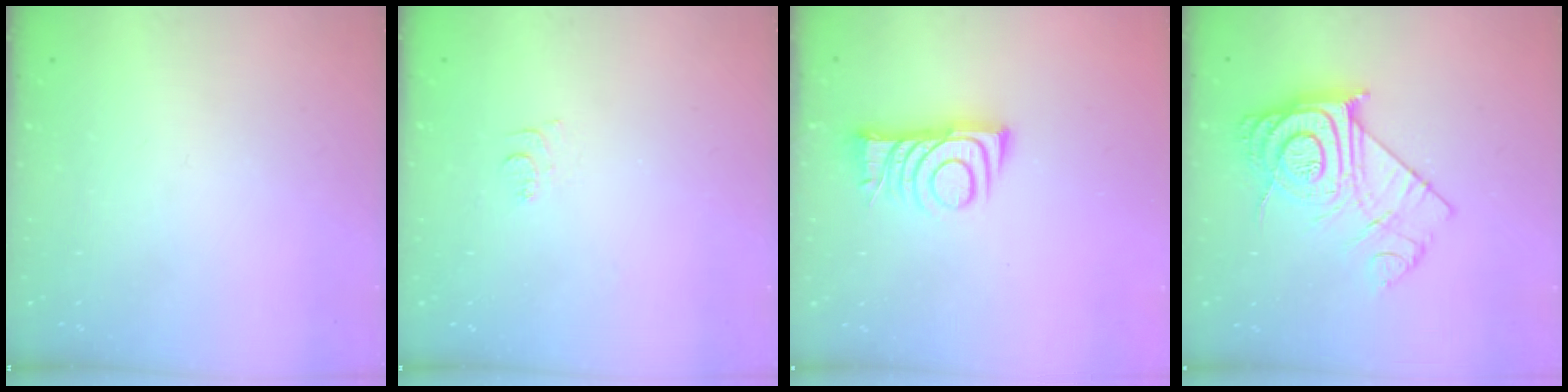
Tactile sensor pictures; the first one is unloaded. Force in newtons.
{"total": 4.5, "press": 4.5, "slide": 0.7}
{"total": 8.8, "press": 8.8, "slide": 0.6}
{"total": 14.6, "press": 14.5, "slide": 0.9}